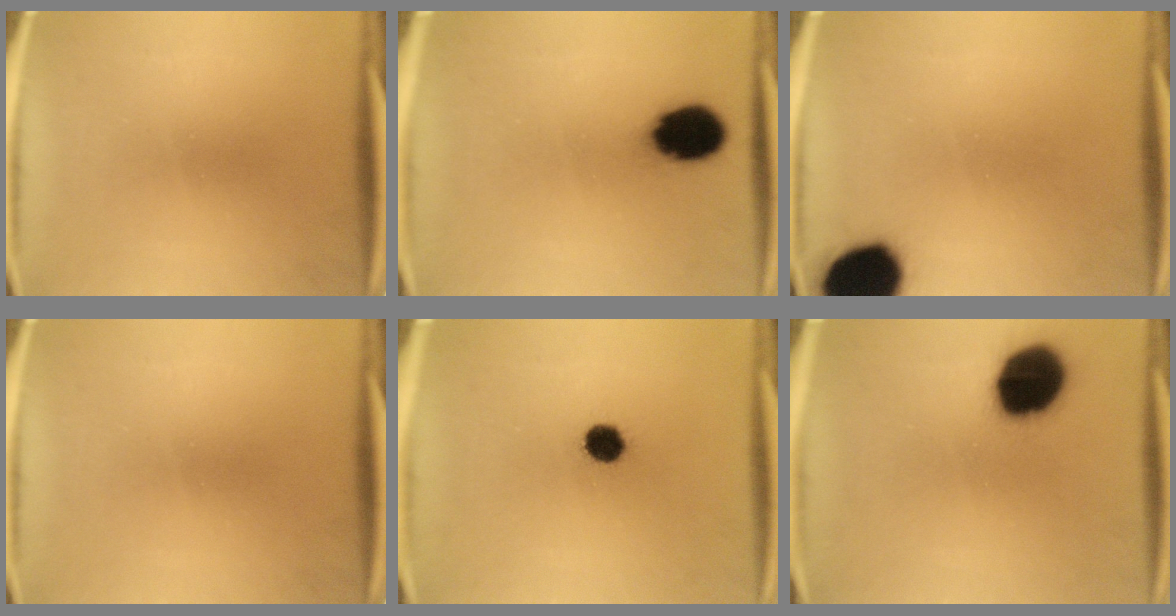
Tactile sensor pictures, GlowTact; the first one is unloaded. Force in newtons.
{"total": 11.8}
{"total": 17.0}
{"total": 0.0}
{"total": 4.7}
{"total": 16.1}